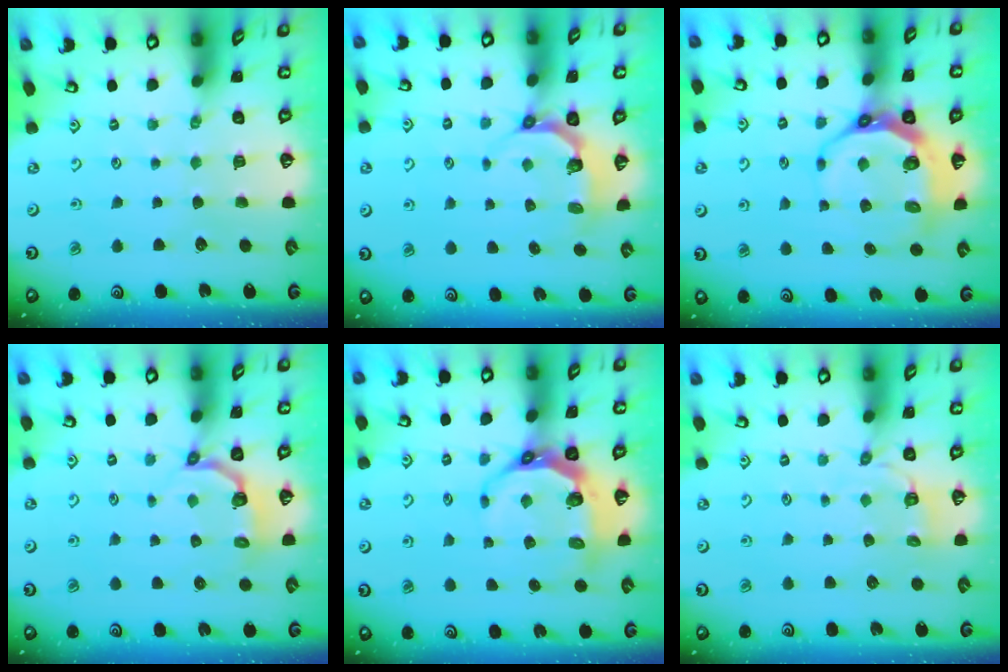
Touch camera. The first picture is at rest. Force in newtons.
{"total": 5.6, "press": 4.6, "slide": 3.1}
{"total": 10.3, "press": 9.6, "slide": 3.9}
{"total": 3.3, "press": 1.9, "slide": 2.7}
{"total": 7.0, "press": 6.2, "slide": 3.2}
{"total": 2.7, "press": 1.4, "slide": 2.3}